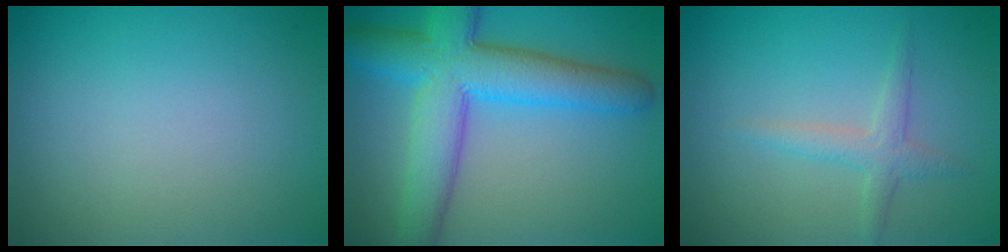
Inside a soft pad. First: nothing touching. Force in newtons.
{"total": 8.8, "press": 8.8, "slide": 0.2}
{"total": 1.9, "press": 1.9, "slide": 0.0}